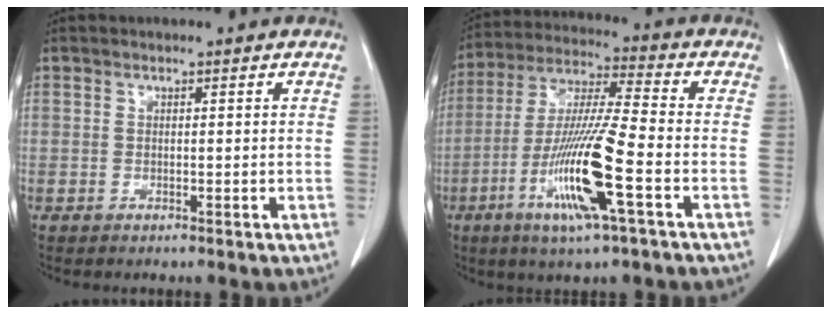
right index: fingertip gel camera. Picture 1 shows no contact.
{"total": 15.6, "force": [-5.7, 0.4, 14.5], "torque": [-0.294, -0.019, -0.109]}